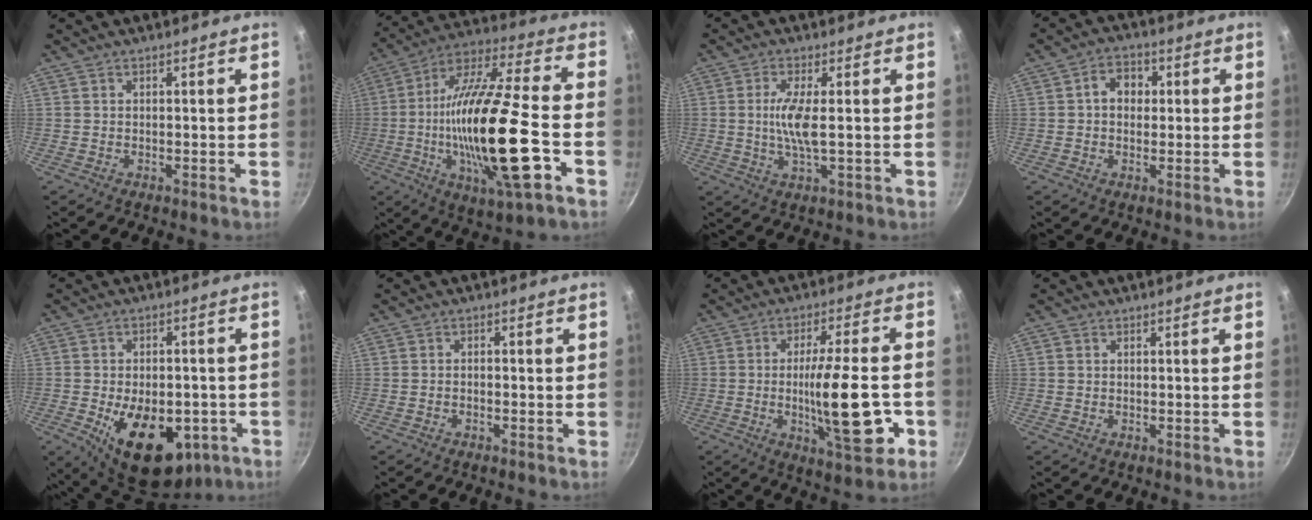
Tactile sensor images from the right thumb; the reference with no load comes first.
{"total": 25.5, "force": [-5.7, 5.9, 24.2], "torque": [-0.439, 0.013, -0.105]}
{"total": 6.3, "force": [0.2, 1.3, 6.1], "torque": [-0.136, -0.003, 0.005]}
{"total": 5.5, "force": [0.8, 4.3, 3.2], "torque": [-0.024, 0.011, 0.005]}
{"total": 18.4, "force": [-6.0, 10.9, 13.6], "torque": [-0.173, 0.005, -0.072]}
{"total": 1.1, "force": [-0.7, 0.6, 0.7], "torque": [-0.014, 0.010, -0.014]}
{"total": 16.3, "force": [-3.7, 4.3, 15.2], "torque": [-0.223, 0.008, -0.054]}
{"total": 0.7, "force": [0.1, 0.6, 0.2], "torque": [-0.002, 0.002, -0.001]}